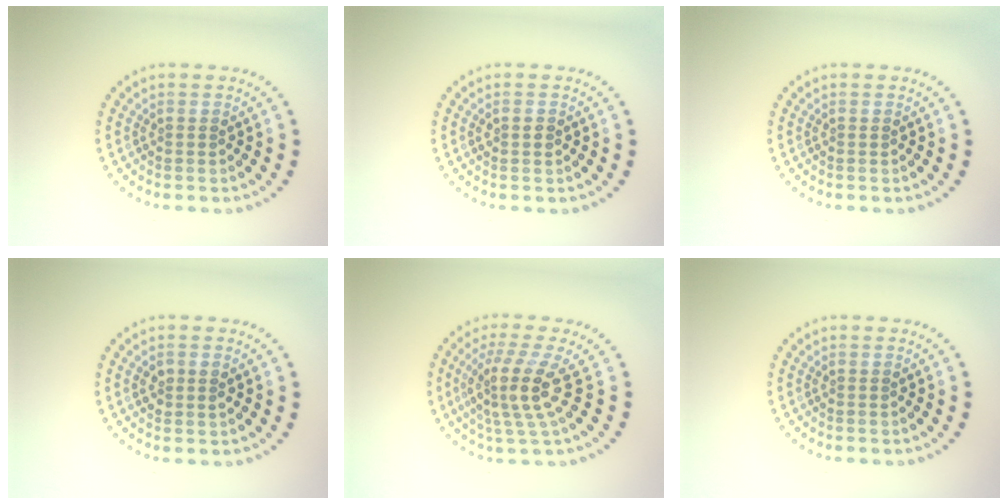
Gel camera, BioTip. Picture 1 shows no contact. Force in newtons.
{"total": 1.2, "press": 1.2, "slide": 0.1}
{"total": 0.0}
{"total": 1.4, "press": 1.4, "slide": 0.2}
{"total": 4.2, "press": 3.2, "slide": 2.7}
{"total": 0.0}